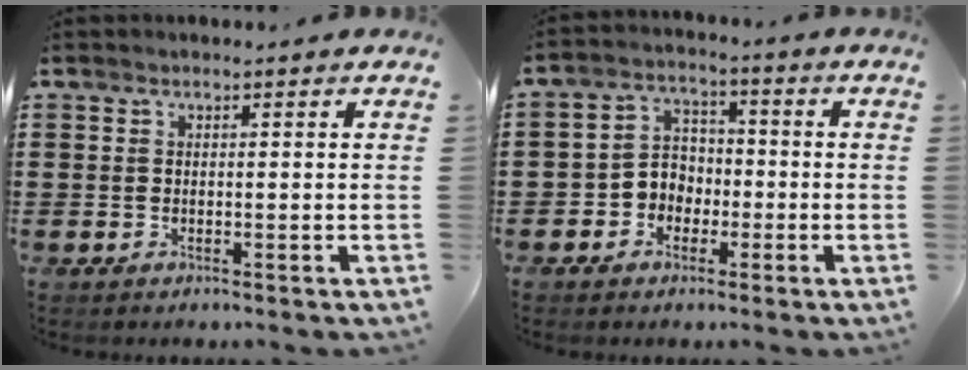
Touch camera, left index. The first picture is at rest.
{"total": 4.4, "force": [-2.2, 3.6, 1.0], "torque": [-0.033, 0.011, -0.049]}